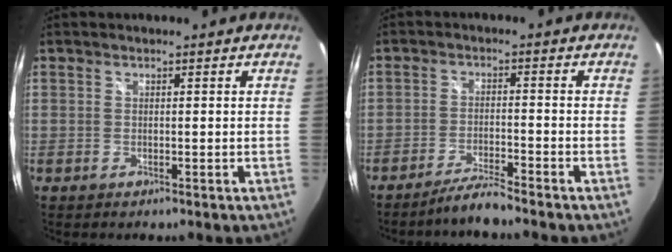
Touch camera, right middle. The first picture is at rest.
{"total": 4.6, "force": [-4.2, -0.7, 1.7], "torque": [-0.052, -0.002, -0.081]}